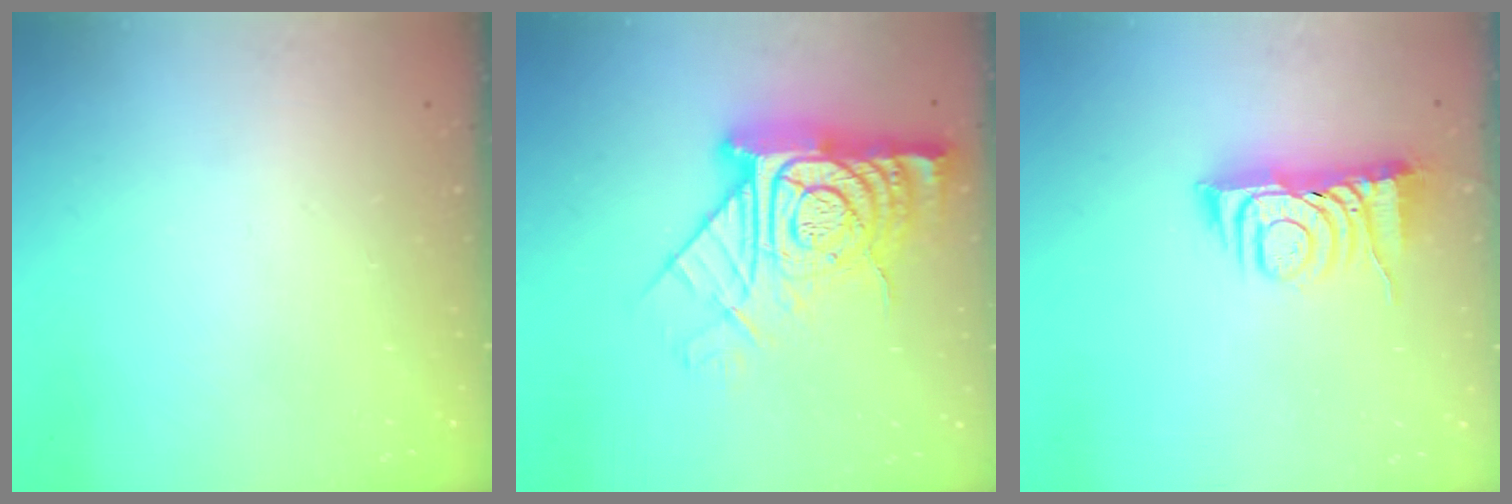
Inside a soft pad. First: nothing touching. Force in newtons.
{"total": 20.5, "press": 20.4, "slide": 1.7}
{"total": 7.3, "press": 7.3, "slide": 0.6}